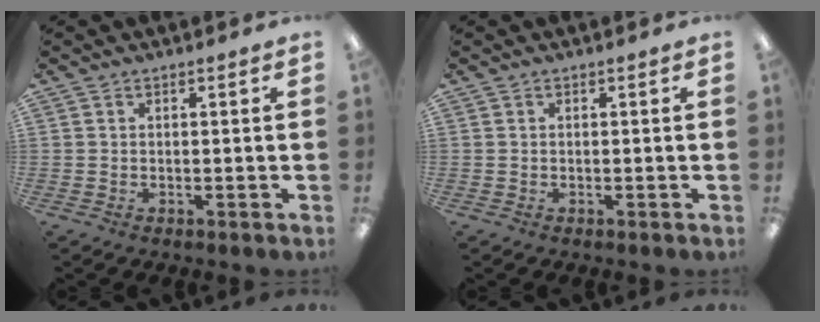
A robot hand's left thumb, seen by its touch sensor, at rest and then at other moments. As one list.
[{"total": 0.0}]